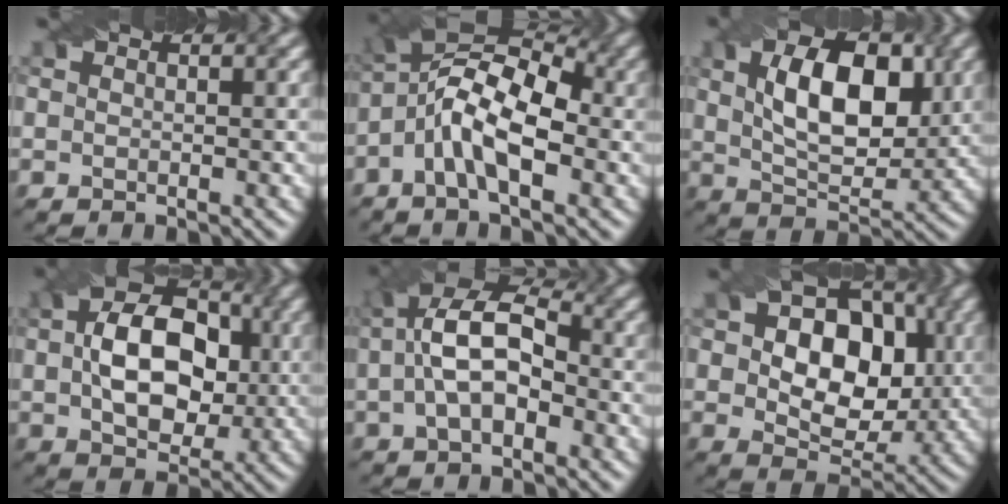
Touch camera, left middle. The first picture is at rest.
{"total": 8.1, "force": [-1.4, 3.4, 7.2], "torque": [-0.133, 0.027, -0.040]}
{"total": 8.6, "force": [2.1, 4.6, 7.0], "torque": [-0.116, 0.006, 0.035]}
{"total": 9.8, "force": [0.7, 6.5, 7.3], "torque": [-0.124, 0.006, 0.009]}
{"total": 8.3, "force": [0.2, 4.6, 6.9], "torque": [-0.136, 0.022, -0.004]}
{"total": 10.0, "force": [1.4, 7.0, 7.0], "torque": [-0.104, 0.001, 0.017]}